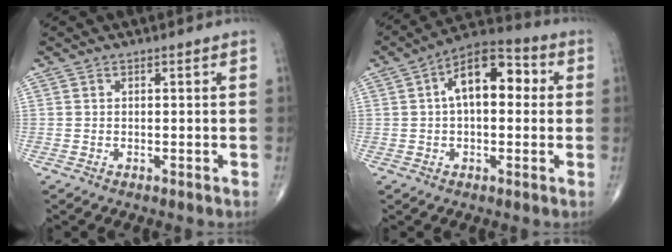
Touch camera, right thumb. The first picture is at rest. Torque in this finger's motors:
{"motor_torque": [2.18, 2.44, 0.94, -0.07, 0.10]}